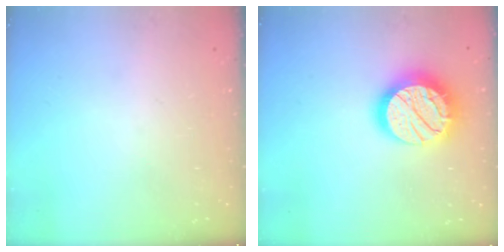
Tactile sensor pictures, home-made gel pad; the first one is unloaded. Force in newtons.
{"total": 20.4, "press": 20.4, "slide": 1.5}